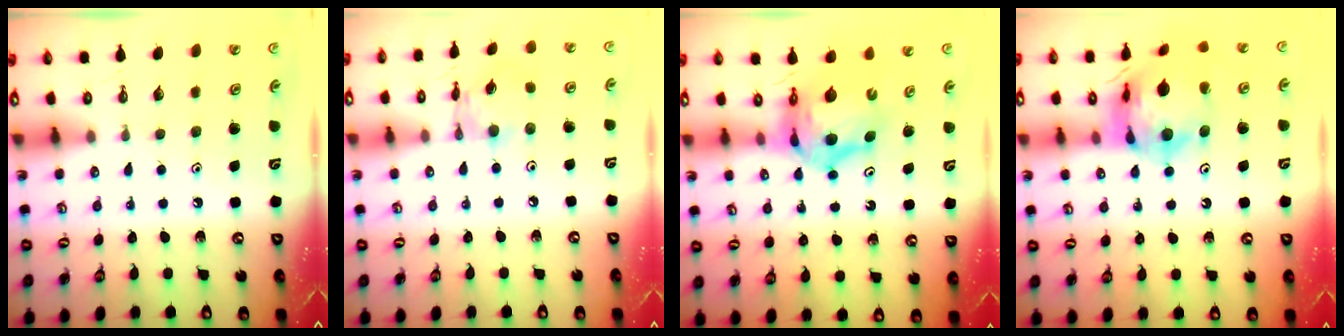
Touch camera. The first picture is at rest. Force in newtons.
{"total": 6.2, "press": 6.2, "slide": 0.3}
{"total": 10.3, "press": 10.2, "slide": 1.2}
{"total": 15.8, "press": 15.7, "slide": 1.6}